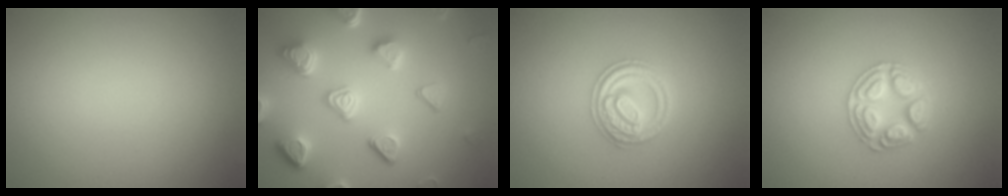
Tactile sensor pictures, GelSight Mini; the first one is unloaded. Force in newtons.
{"total": 6.6, "press": 5.3, "slide": 3.9}
{"total": 3.0, "press": 3.0, "slide": 0.4}
{"total": 3.0, "press": 2.9, "slide": 0.4}